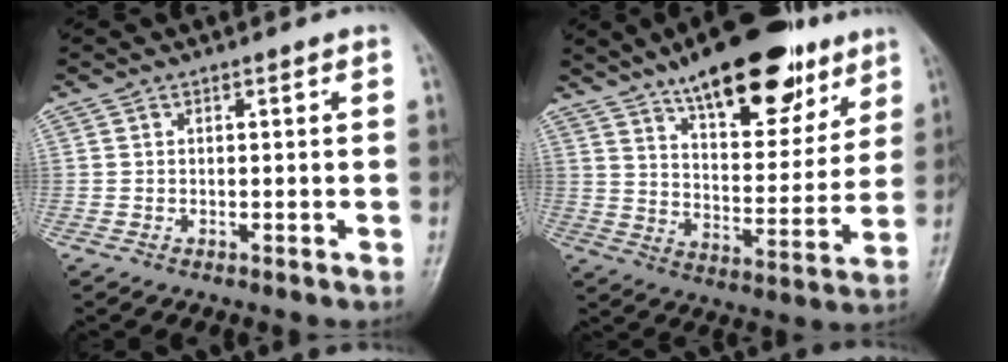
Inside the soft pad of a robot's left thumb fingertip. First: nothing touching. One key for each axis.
{"total": 22.1, "fx": 14.3, "fy": 8.9, "fz": 14.2, "tx": -0.167, "ty": -0.053, "tz": 0.225}